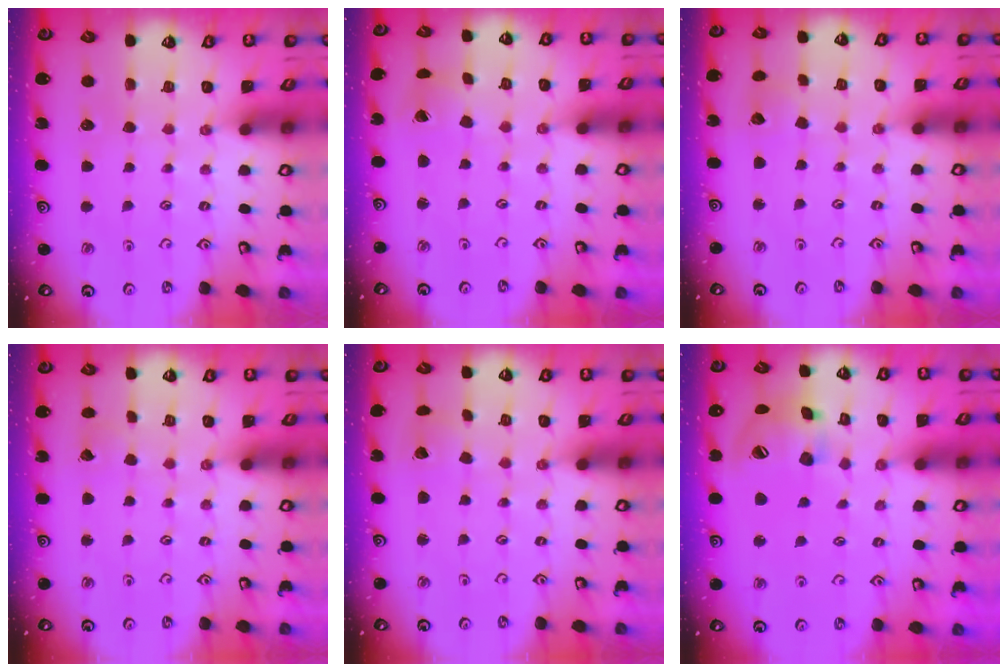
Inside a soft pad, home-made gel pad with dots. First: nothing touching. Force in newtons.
{"total": 1.0, "press": 1.0, "slide": 0.1}
{"total": 5.2, "press": 5.1, "slide": 0.4}
{"total": 1.4, "press": 1.4, "slide": 0.0}
{"total": 2.3, "press": 2.3, "slide": 0.2}
{"total": 18.1, "press": 17.9, "slide": 2.4}